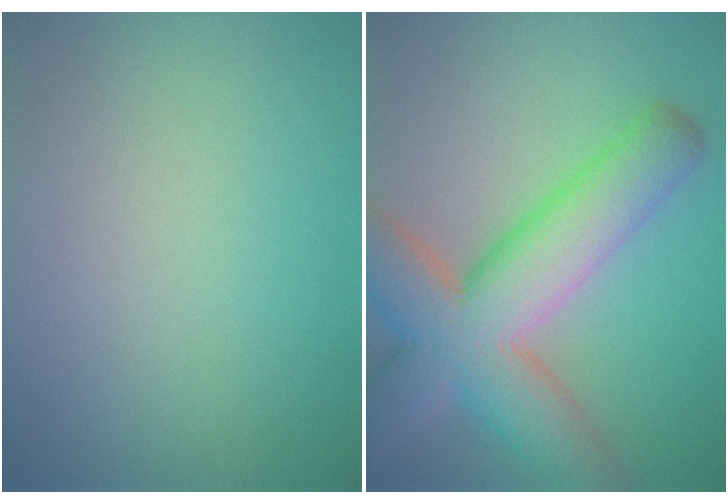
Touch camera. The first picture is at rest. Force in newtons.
{"total": 10.8, "press": 10.8, "slide": 0.6}